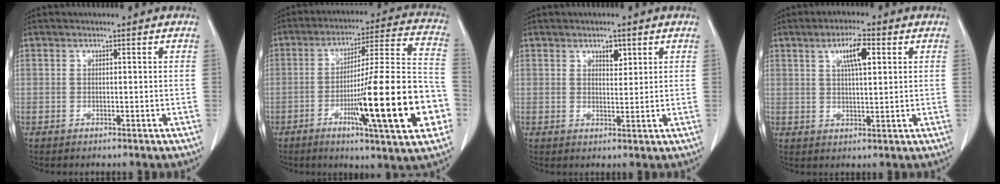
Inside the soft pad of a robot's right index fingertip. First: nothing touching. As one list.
[{"total": 21.6, "force": [-6.6, 1.2, 20.5], "torque": [-0.276, 0.004, -0.099]}, {"total": 2.5, "force": [1.6, 1.2, 1.6], "torque": [-0.024, -0.004, 0.026]}, {"total": 5.7, "force": [2.3, 1.1, 5.1], "torque": [-0.090, 0.005, 0.039]}]